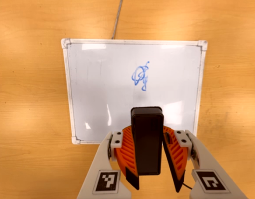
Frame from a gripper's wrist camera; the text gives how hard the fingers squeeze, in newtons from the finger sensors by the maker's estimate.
{"total": 10.8, "left": 10.5, "right": 11.1}